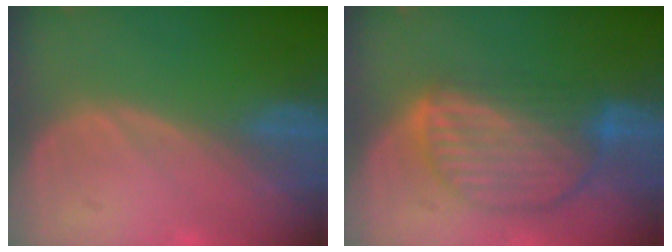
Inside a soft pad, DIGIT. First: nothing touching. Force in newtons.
{"total": 9.2, "press": 7.9, "slide": 4.7}